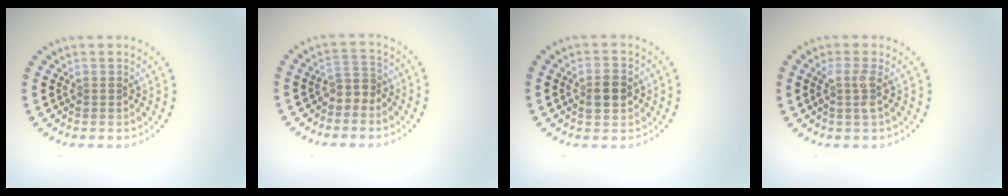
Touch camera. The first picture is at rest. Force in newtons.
{"total": 2.0, "press": 1.7, "slide": 1.1}
{"total": 2.9, "press": 2.9, "slide": 0.0}
{"total": 1.7, "press": 1.4, "slide": 1.1}